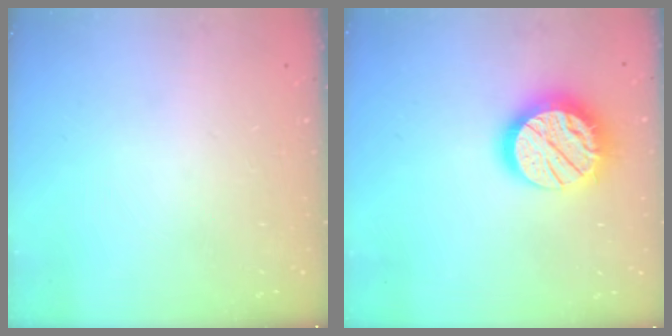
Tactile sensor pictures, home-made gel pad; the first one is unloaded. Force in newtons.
{"total": 17.7, "press": 17.7, "slide": 1.1}